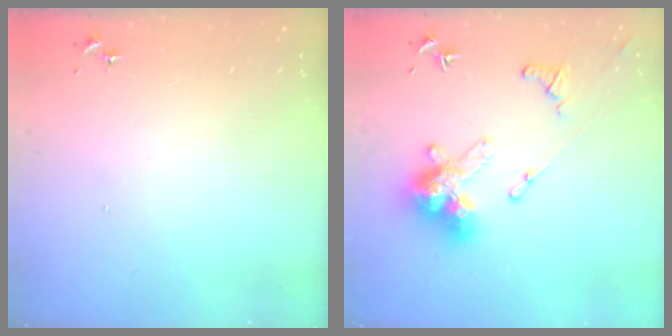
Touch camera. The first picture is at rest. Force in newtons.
{"total": 16.1, "press": 16.0, "slide": 1.6}